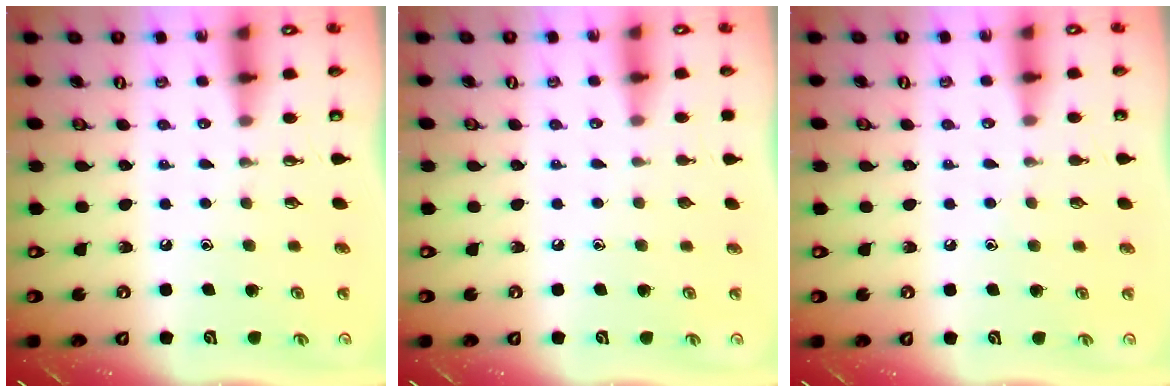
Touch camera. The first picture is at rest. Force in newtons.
{"total": 0.0}
{"total": 3.4, "press": 3.3, "slide": 0.4}